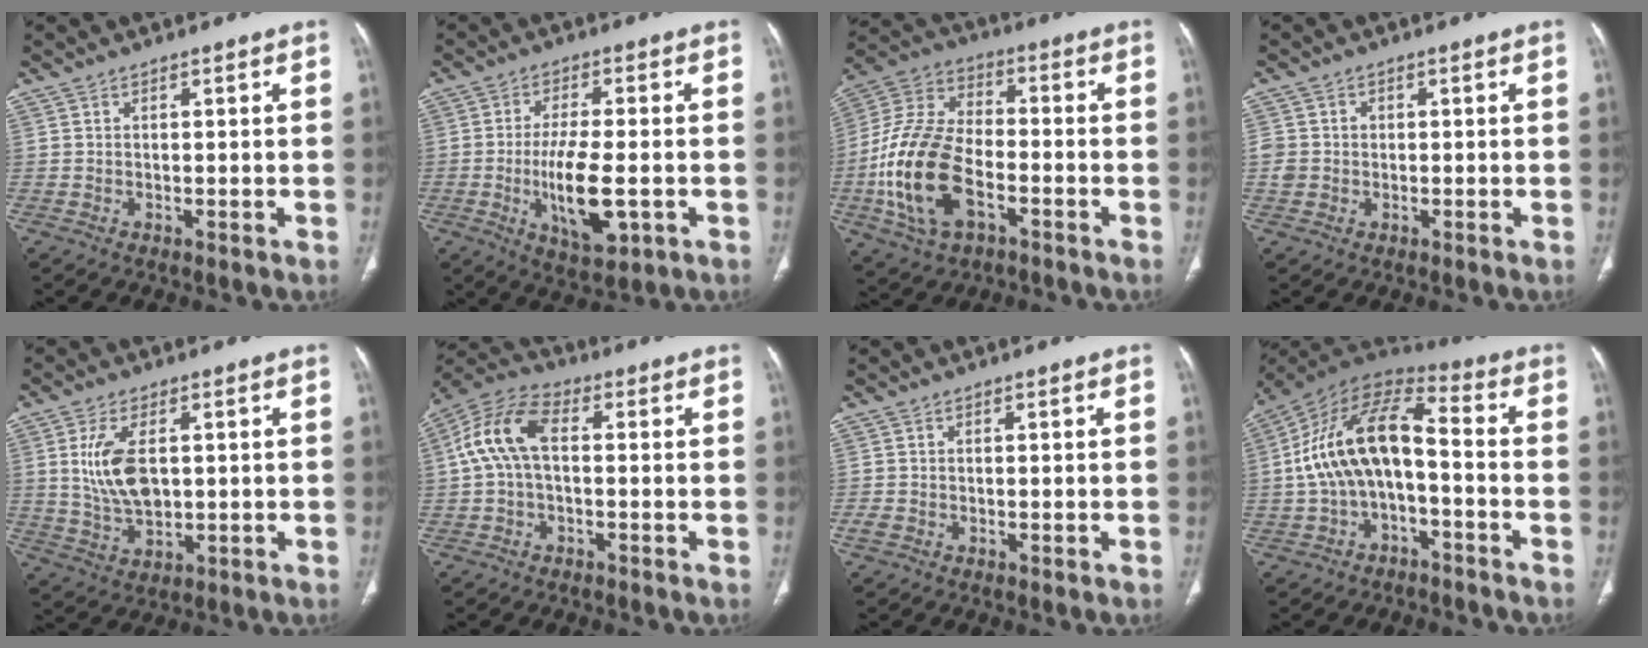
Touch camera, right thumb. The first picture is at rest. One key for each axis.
{"total": 11.6, "fx": -2.5, "fy": 4.4, "fz": 10.4, "tx": -0.183, "ty": -0.007, "tz": -0.036}
{"total": 19.2, "fx": -5.7, "fy": 11.0, "fz": 14.7, "tx": -0.301, "ty": 0.022, "tz": -0.108}
{"total": 3.5, "fx": -0.1, "fy": 3.2, "fz": 1.2, "tx": -0.012, "ty": 0.011, "tz": 0.003}
{"total": 9.9, "fx": 1.5, "fy": 5.4, "fz": 8.1, "tx": -0.160, "ty": -0.009, "tz": 0.039}
{"total": 10.5, "fx": 0.7, "fy": 6.0, "fz": 8.6, "tx": -0.181, "ty": 0.033, "tz": 0.004}
{"total": 1.6, "fx": -0.4, "fy": 1.1, "fz": 1.1, "tx": -0.024, "ty": -0.002, "tz": -0.009}
{"total": 15.7, "fx": -2.0, "fy": 8.1, "fz": 13.3, "tx": -0.246, "ty": 0.060, "tz": -0.043}